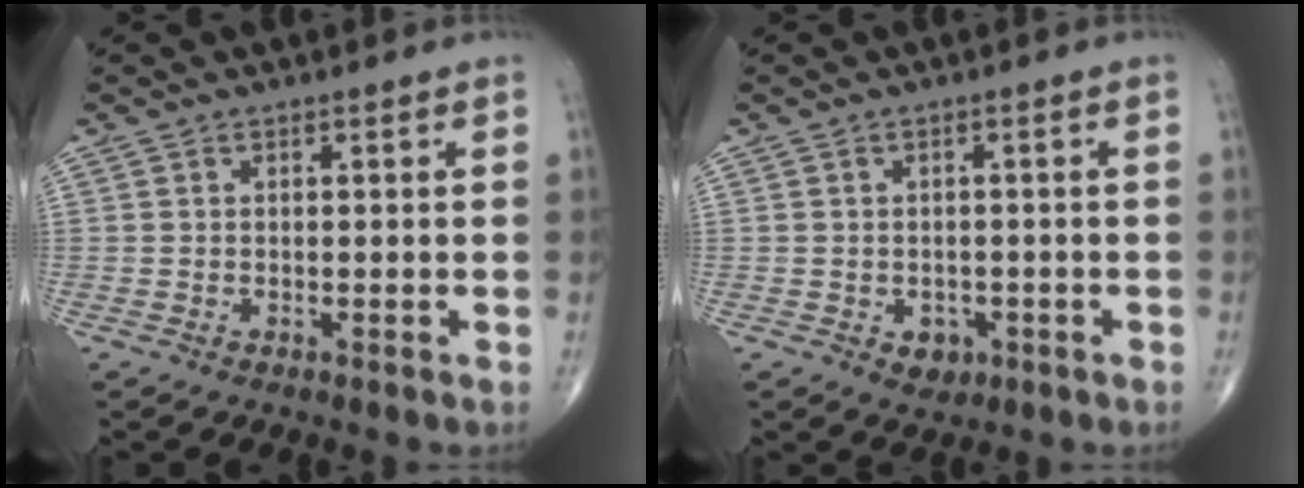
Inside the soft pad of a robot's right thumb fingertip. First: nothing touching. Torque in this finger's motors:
{"motor_torque": [0.04, 0.01, -0.15, -0.06, 0.01]}